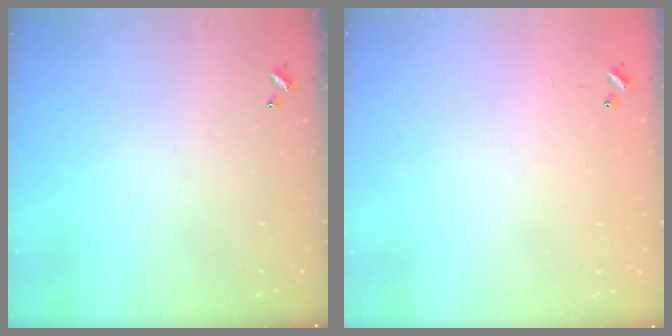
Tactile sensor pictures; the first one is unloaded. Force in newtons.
{"total": 8.5, "press": 8.4, "slide": 0.5}